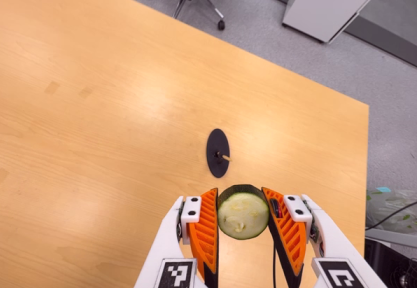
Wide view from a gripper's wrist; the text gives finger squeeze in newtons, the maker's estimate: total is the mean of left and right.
{"total": 9.5, "left": 8.8, "right": 10.2}